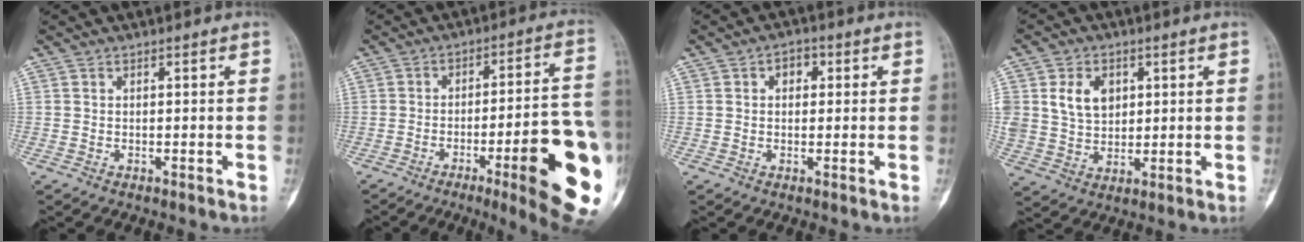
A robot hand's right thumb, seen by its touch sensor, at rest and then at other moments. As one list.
[{"total": 21.2, "force": [-7.2, 3.7, 19.6], "torque": [-0.206, 0.020, -0.089]}, {"total": 3.2, "force": [0.9, 2.3, 2.0], "torque": [-0.014, 0.008, 0.008]}, {"total": 8.9, "force": [2.8, 6.6, 5.3], "torque": [-0.073, -0.011, 0.060]}]